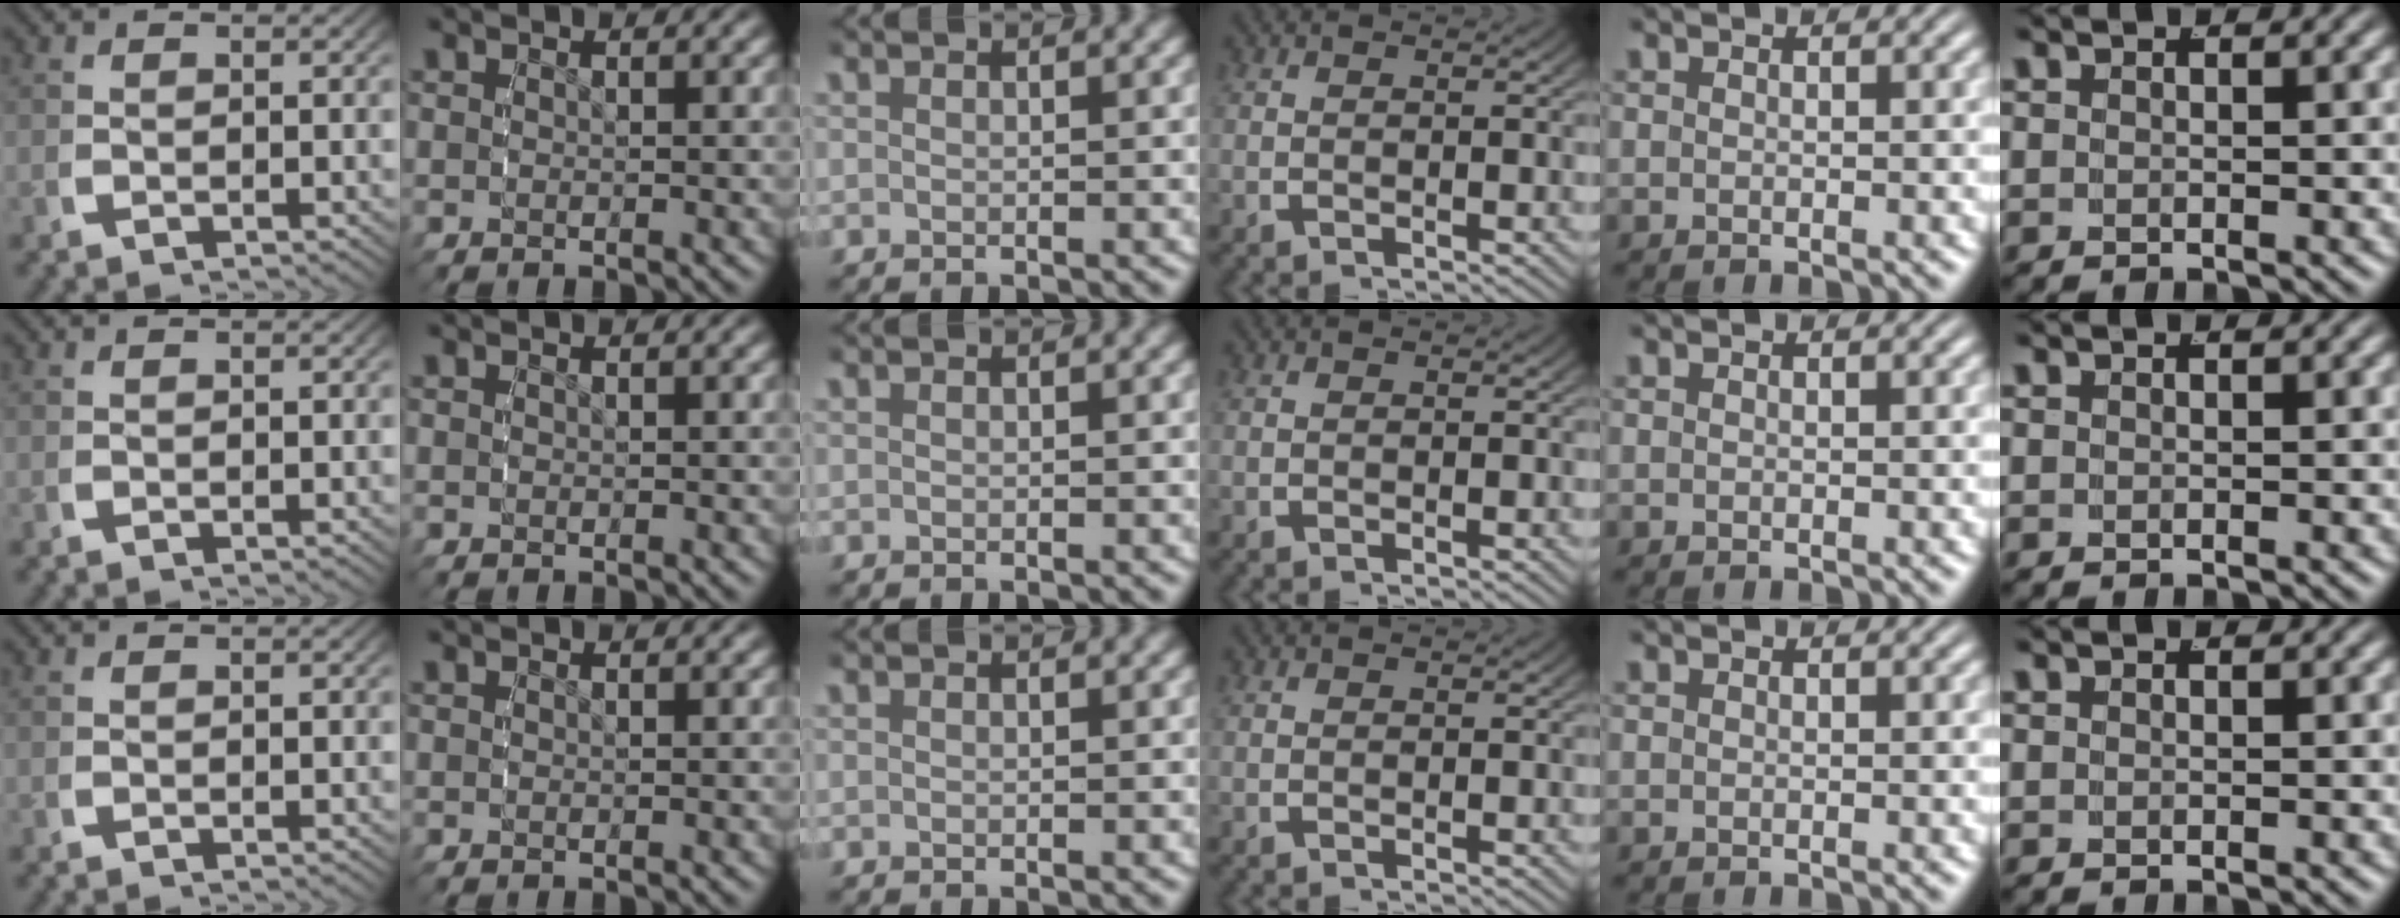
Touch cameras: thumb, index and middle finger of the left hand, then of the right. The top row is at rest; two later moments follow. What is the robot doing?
{"motion": "reach", "object": "toothpaste"}